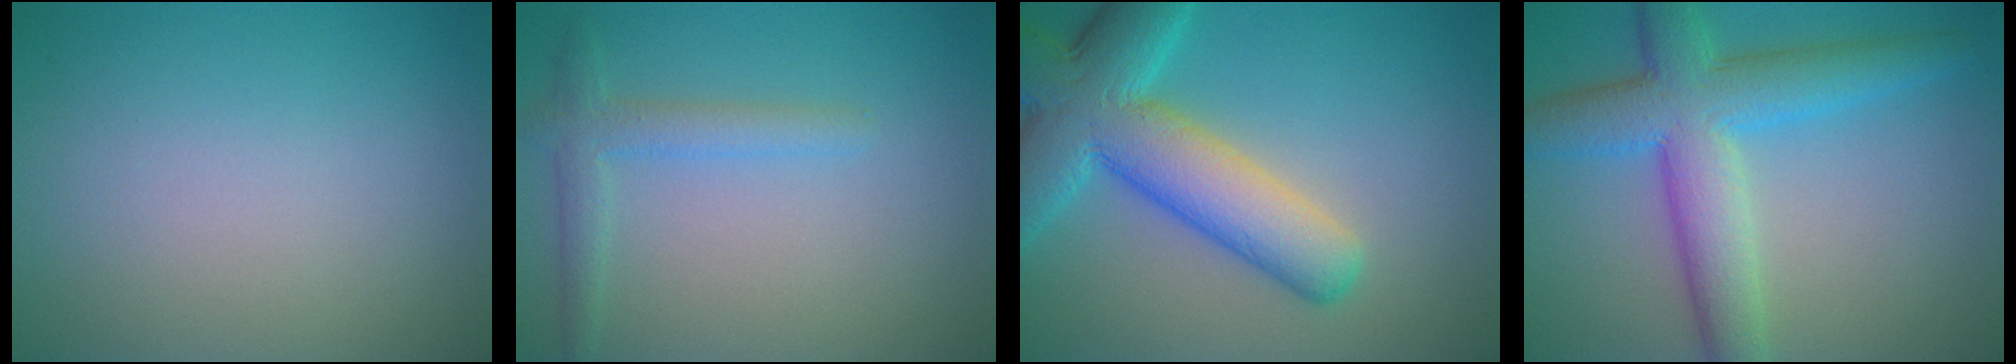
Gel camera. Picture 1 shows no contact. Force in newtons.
{"total": 2.4, "press": 2.4, "slide": 0.0}
{"total": 9.9, "press": 9.9, "slide": 0.6}
{"total": 7.7, "press": 7.7, "slide": 0.2}